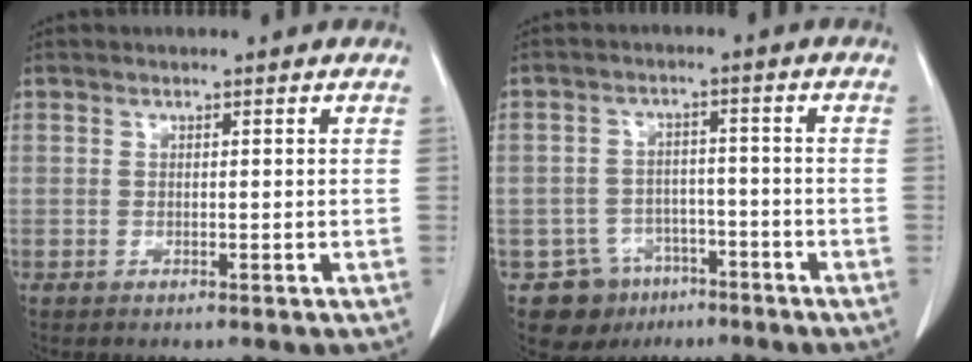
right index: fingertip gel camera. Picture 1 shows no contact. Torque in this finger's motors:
{"motor_torque": [-0.41, -0.09, -0.97, -0.21]}